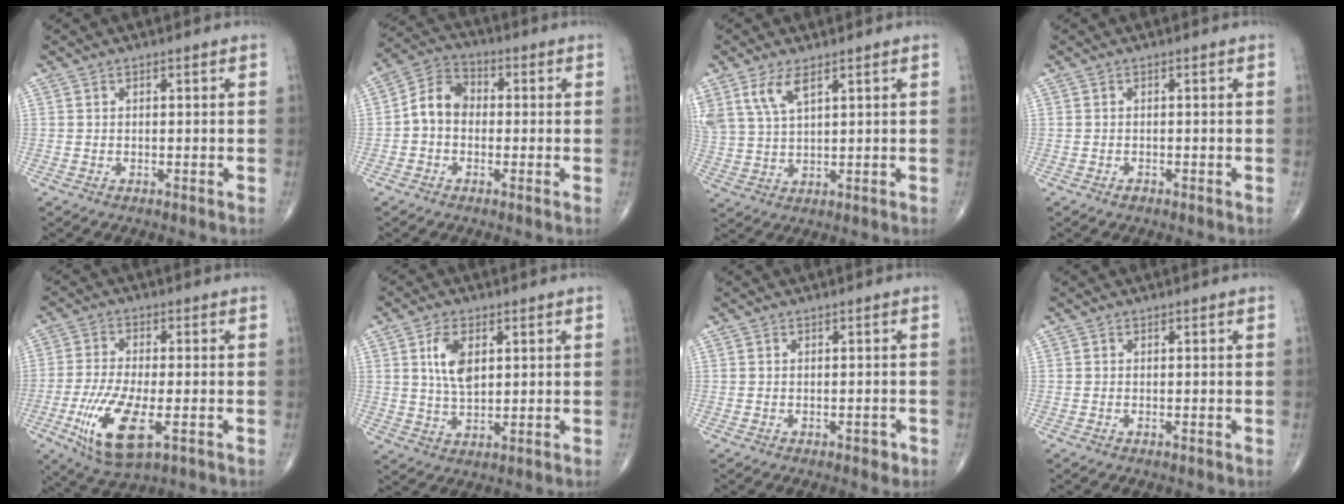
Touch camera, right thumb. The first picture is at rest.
{"total": 7.2, "force": [-0.7, 5.7, 4.5], "torque": [-0.064, 0.029, -0.029]}
{"total": 7.1, "force": [4.0, 2.7, 5.1], "torque": [-0.113, -0.009, 0.090]}
{"total": 0.6, "force": [-0.5, 0.3, 0.2], "torque": [-0.003, 0.002, -0.009]}
{"total": 12.3, "force": [-4.1, 4.2, 10.8], "torque": [-0.226, -0.012, -0.069]}
{"total": 7.1, "force": [2.1, 3.8, 5.6], "torque": [-0.102, -0.009, 0.044]}
{"total": 1.6, "force": [-0.8, 0.9, 1.1], "torque": [-0.011, 0.003, -0.010]}
{"total": 0.0}